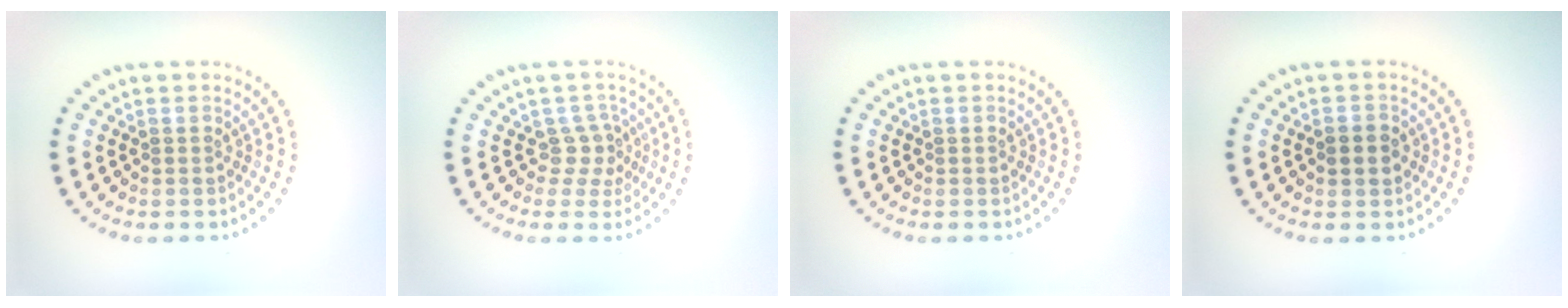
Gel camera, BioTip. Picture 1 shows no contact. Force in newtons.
{"total": 2.1, "press": 1.4, "slide": 1.6}
{"total": 0.0}
{"total": 1.9, "press": 1.9, "slide": 0.0}